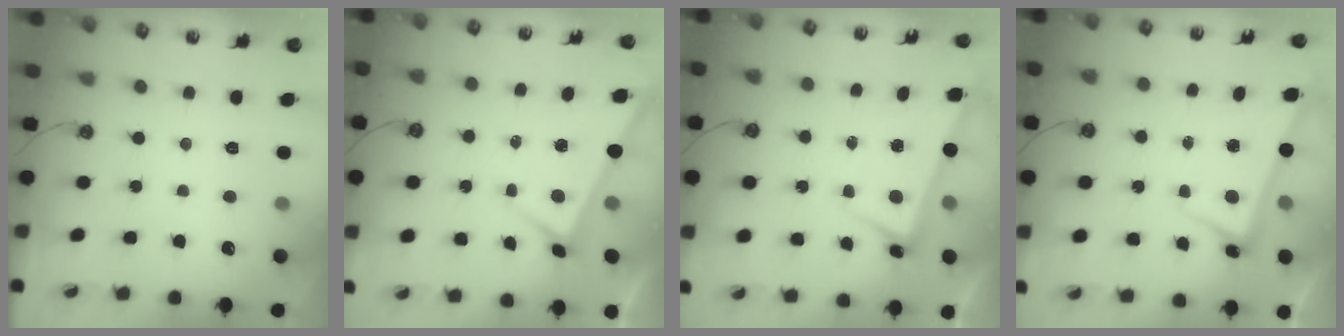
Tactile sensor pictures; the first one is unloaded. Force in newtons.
{"total": 2.8, "press": 2.8, "slide": 0.4}
{"total": 2.7, "press": 2.5, "slide": 0.9}
{"total": 2.8, "press": 2.6, "slide": 0.9}